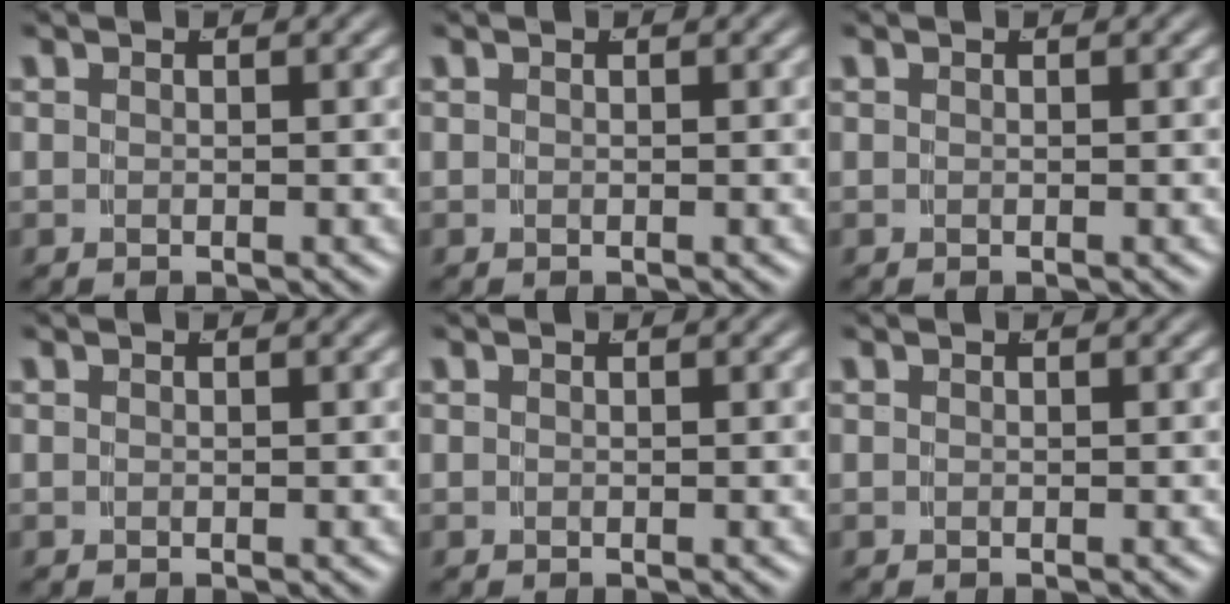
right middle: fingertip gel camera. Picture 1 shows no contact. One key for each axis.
{"total": 0.0}
{"total": 0.0}
{"total": 0.0}
{"total": 0.0}
{"total": 0.0}